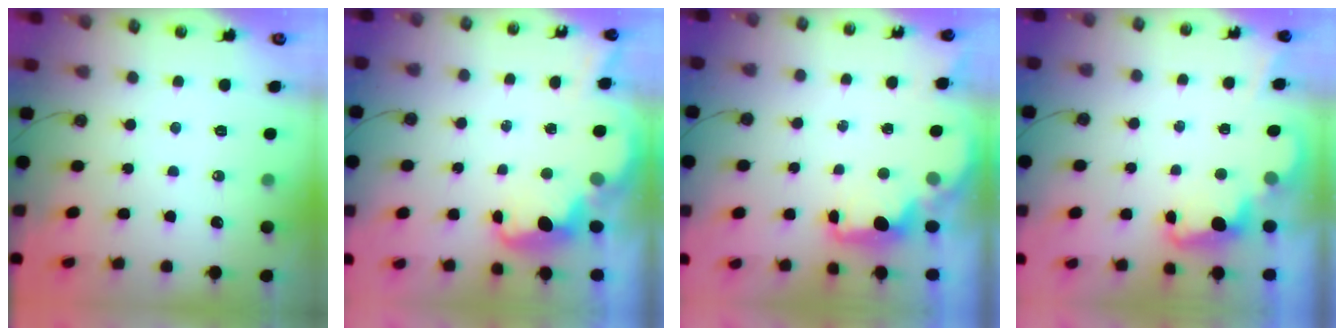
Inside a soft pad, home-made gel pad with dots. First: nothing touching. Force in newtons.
{"total": 3.8, "press": 3.7, "slide": 0.5}
{"total": 2.1, "press": 2.0, "slide": 0.6}
{"total": 2.3, "press": 2.2, "slide": 0.5}